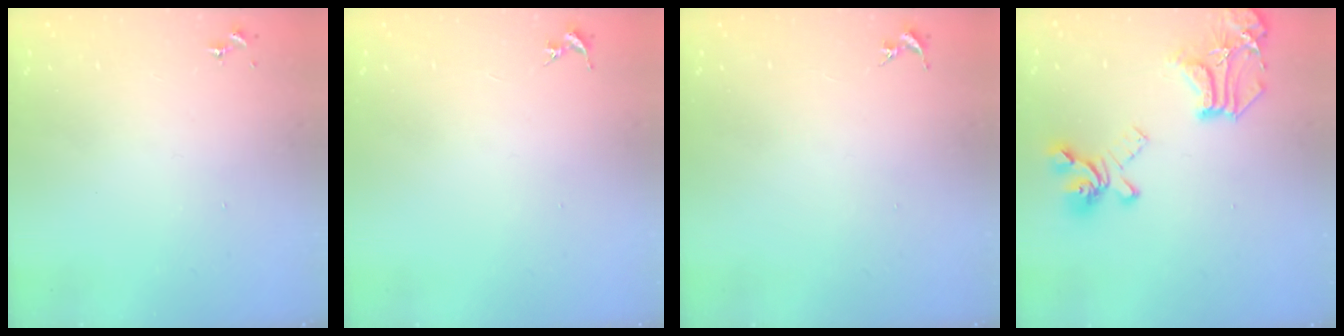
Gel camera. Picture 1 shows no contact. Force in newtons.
{"total": 0.0}
{"total": 0.0}
{"total": 20.8, "press": 20.7, "slide": 1.6}